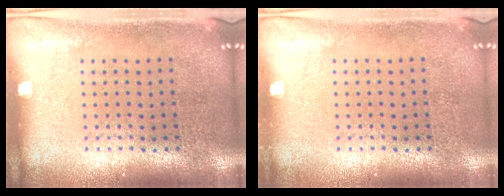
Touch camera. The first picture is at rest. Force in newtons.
{"total": 0.0}